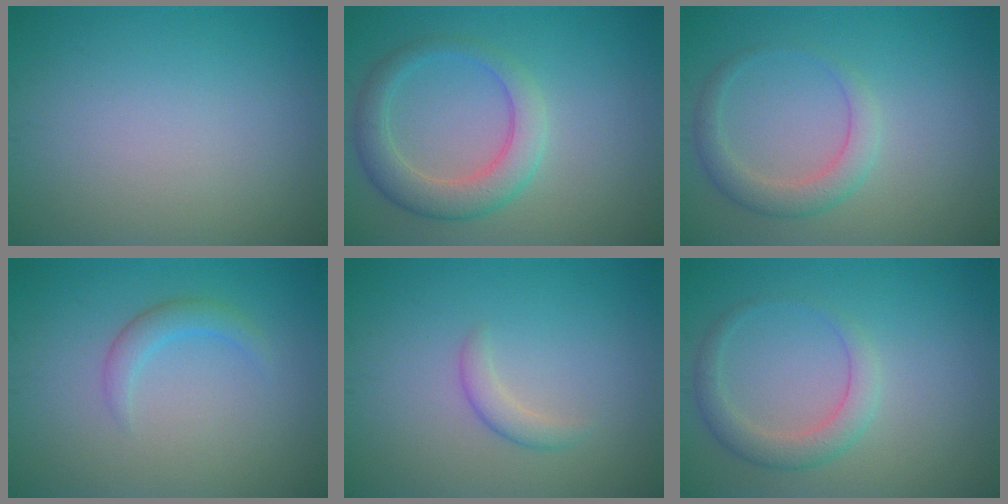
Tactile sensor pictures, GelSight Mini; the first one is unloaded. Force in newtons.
{"total": 4.4, "press": 4.4, "slide": 0.2}
{"total": 2.8, "press": 2.8, "slide": 0.3}
{"total": 1.8, "press": 1.8, "slide": 0.1}
{"total": 1.5, "press": 1.5, "slide": 0.0}
{"total": 2.8, "press": 2.8, "slide": 0.3}